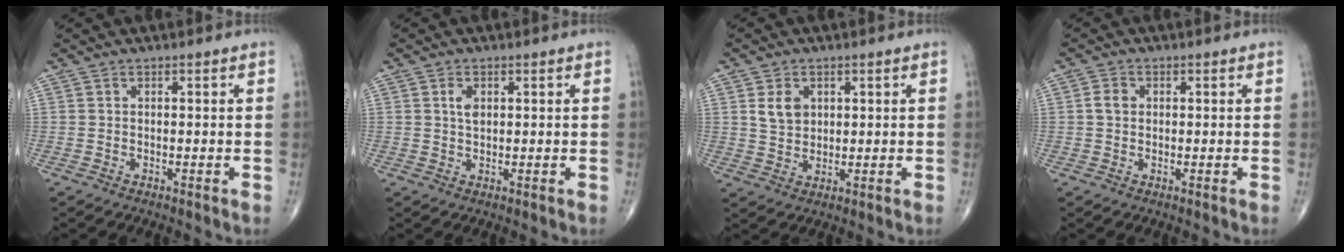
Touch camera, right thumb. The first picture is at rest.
{"total": 2.3, "force": [0.7, 1.4, 1.7], "torque": [-0.029, -0.001, 0.012]}
{"total": 4.9, "force": [1.7, 3.6, 2.8], "torque": [-0.034, -0.010, 0.034]}
{"total": 2.3, "force": [0.3, 1.8, 1.3], "torque": [-0.020, 0.005, 0.004]}